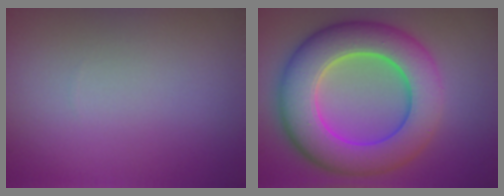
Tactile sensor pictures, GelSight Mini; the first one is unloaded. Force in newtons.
{"total": 10.3, "press": 10.3, "slide": 0.3}